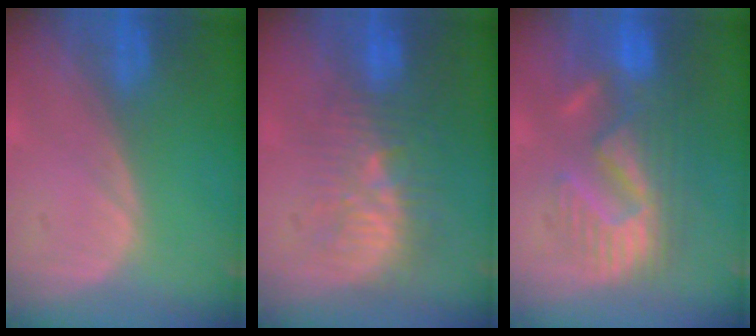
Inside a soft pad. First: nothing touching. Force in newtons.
{"total": 9.2, "press": 8.8, "slide": 2.5}
{"total": 10.2, "press": 9.7, "slide": 3.1}